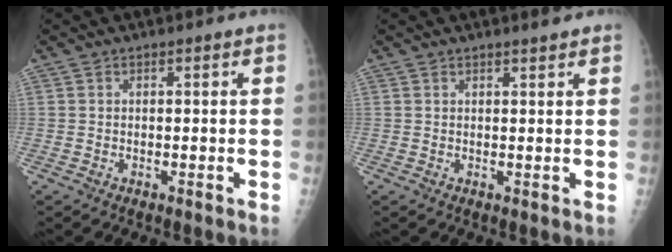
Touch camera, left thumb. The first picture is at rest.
{"total": 1.6, "force": [1.4, 0.2, 0.8], "torque": [-0.009, -0.008, 0.020]}